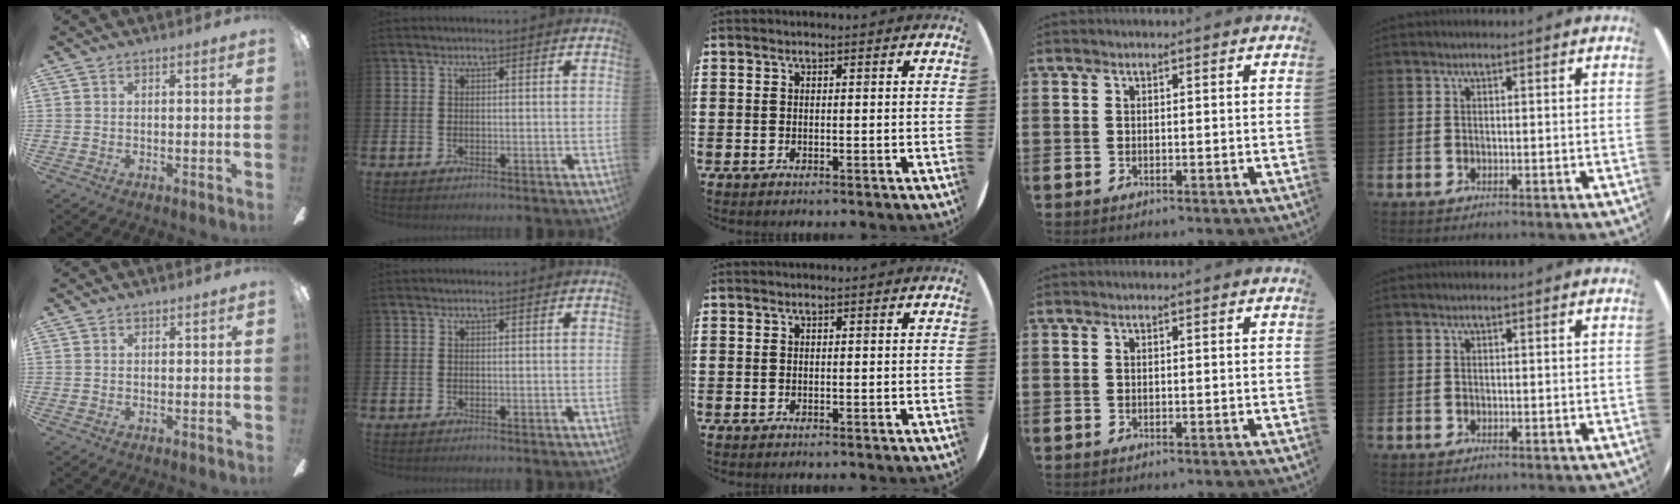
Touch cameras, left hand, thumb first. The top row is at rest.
{"thumb": {"total": 0.6, "force": [0.5, 0.2, -0.1], "torque": [0.001, 0.000, 0.010]}}